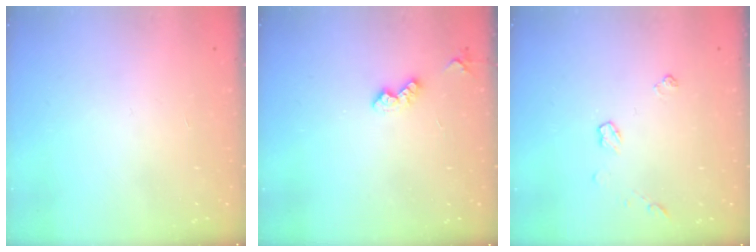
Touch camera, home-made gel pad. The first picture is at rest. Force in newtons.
{"total": 4.3, "press": 4.3, "slide": 0.7}
{"total": 5.2, "press": 5.1, "slide": 0.7}